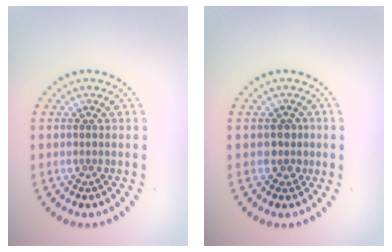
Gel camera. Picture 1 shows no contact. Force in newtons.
{"total": 1.5, "press": 1.3, "slide": 0.8}